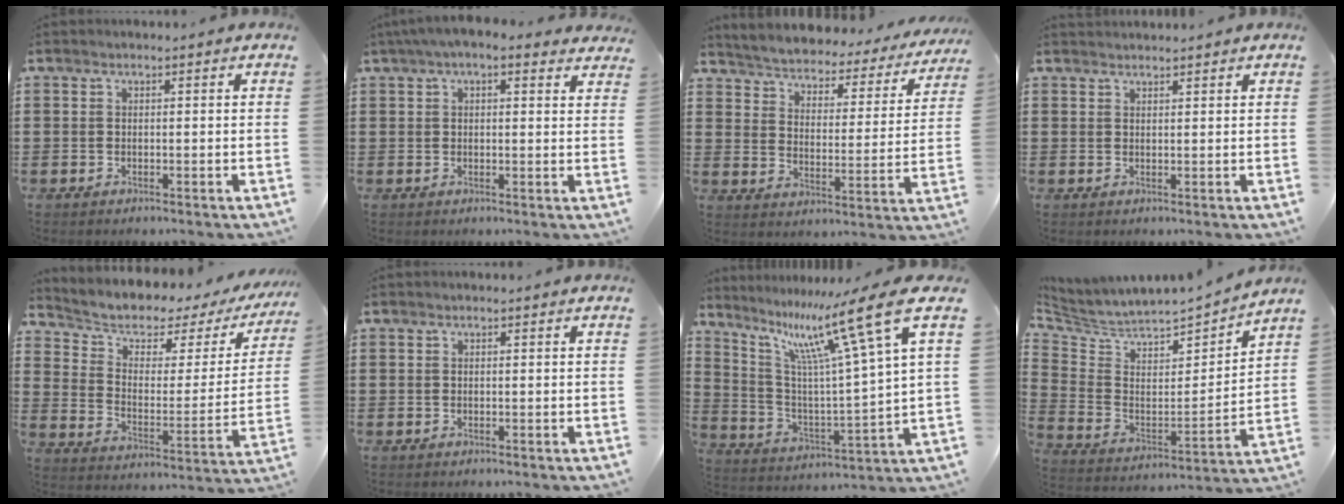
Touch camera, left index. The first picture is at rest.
{"total": 3.7, "force": [2.5, 1.3, 2.4], "torque": [-0.054, 0.001, 0.045]}
{"total": 3.2, "force": [3.2, -0.1, 0.2], "torque": [-0.026, -0.035, 0.043]}
{"total": 1.2, "force": [1.2, 0.1, 0.0], "torque": [-0.003, -0.002, 0.024]}
{"total": 3.9, "force": [2.6, 2.4, 1.7], "torque": [-0.056, -0.025, 0.037]}
{"total": 0.0}
{"total": 15.7, "force": [9.1, 1.5, 12.7], "torque": [-0.244, -0.047, 0.133]}
{"total": 3.4, "force": [3.1, 1.2, 0.1], "torque": [-0.032, -0.045, 0.046]}